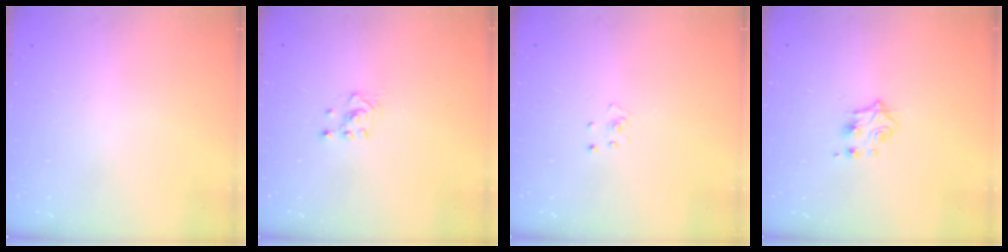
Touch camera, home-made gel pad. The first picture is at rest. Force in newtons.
{"total": 1.6, "press": 1.5, "slide": 0.2}
{"total": 2.3, "press": 2.3, "slide": 0.2}
{"total": 4.5, "press": 4.4, "slide": 0.9}